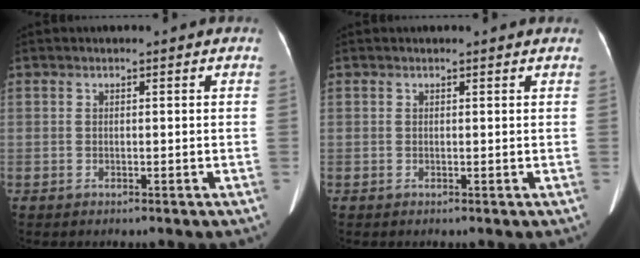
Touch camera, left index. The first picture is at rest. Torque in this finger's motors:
{"motor_torque": [-0.21, -0.15, -0.03, -0.01]}